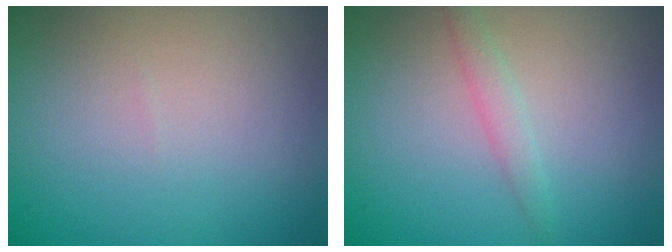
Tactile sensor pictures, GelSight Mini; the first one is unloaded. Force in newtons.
{"total": 1.4, "press": 1.4, "slide": 0.1}